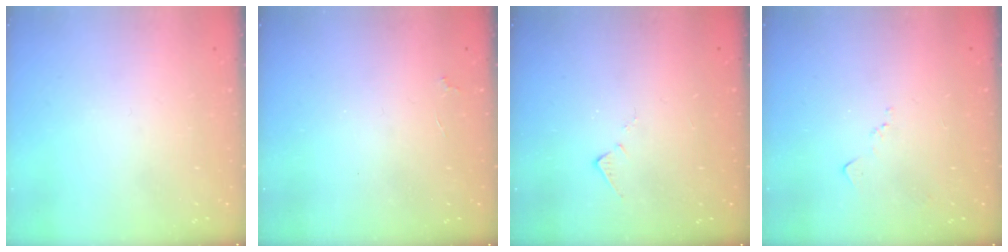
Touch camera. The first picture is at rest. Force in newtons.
{"total": 2.1, "press": 2.0, "slide": 0.4}
{"total": 7.1, "press": 7.1, "slide": 0.4}
{"total": 6.6, "press": 6.5, "slide": 0.9}